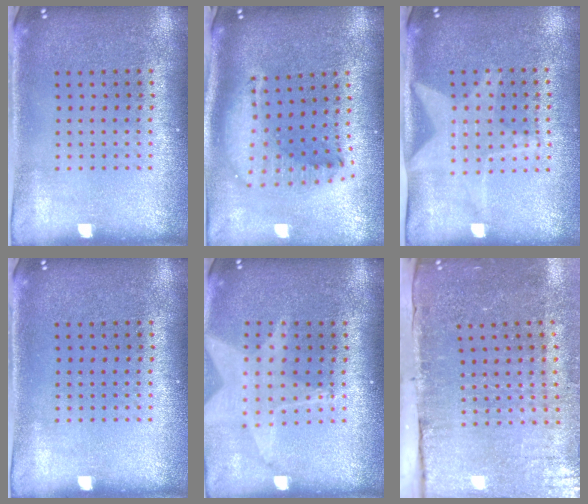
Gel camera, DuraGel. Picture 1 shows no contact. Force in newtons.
{"total": 2.1, "press": 1.6, "slide": 1.3}
{"total": 1.9, "press": 1.6, "slide": 1.1}
{"total": 0.0}
{"total": 1.4, "press": 1.4, "slide": 0.3}
{"total": 4.5, "press": 3.7, "slide": 2.5}